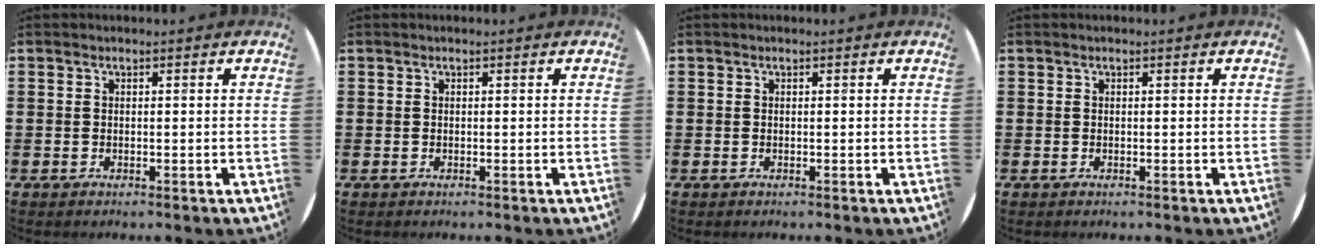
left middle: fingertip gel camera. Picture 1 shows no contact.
{"total": 0.0}
{"total": 0.0}
{"total": 0.0}